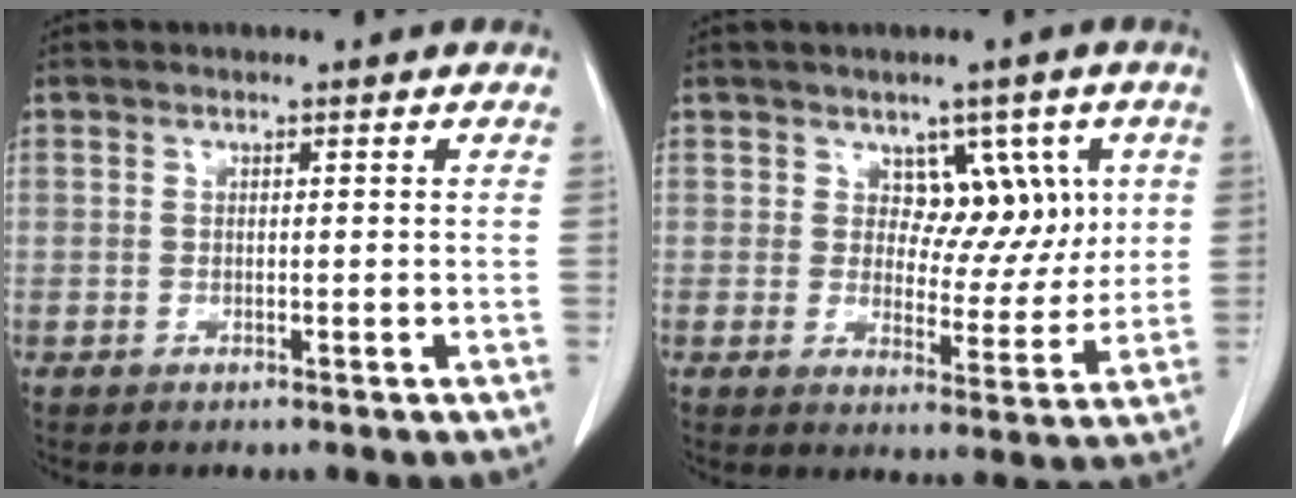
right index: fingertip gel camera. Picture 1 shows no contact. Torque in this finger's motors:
{"motor_torque": [0.02, 0.35, 0.00, 0.00]}